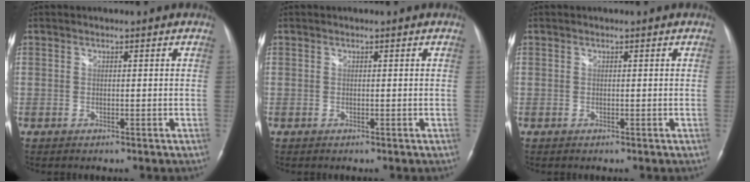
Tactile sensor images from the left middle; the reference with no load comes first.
{"total": 0.0}
{"total": 0.0}